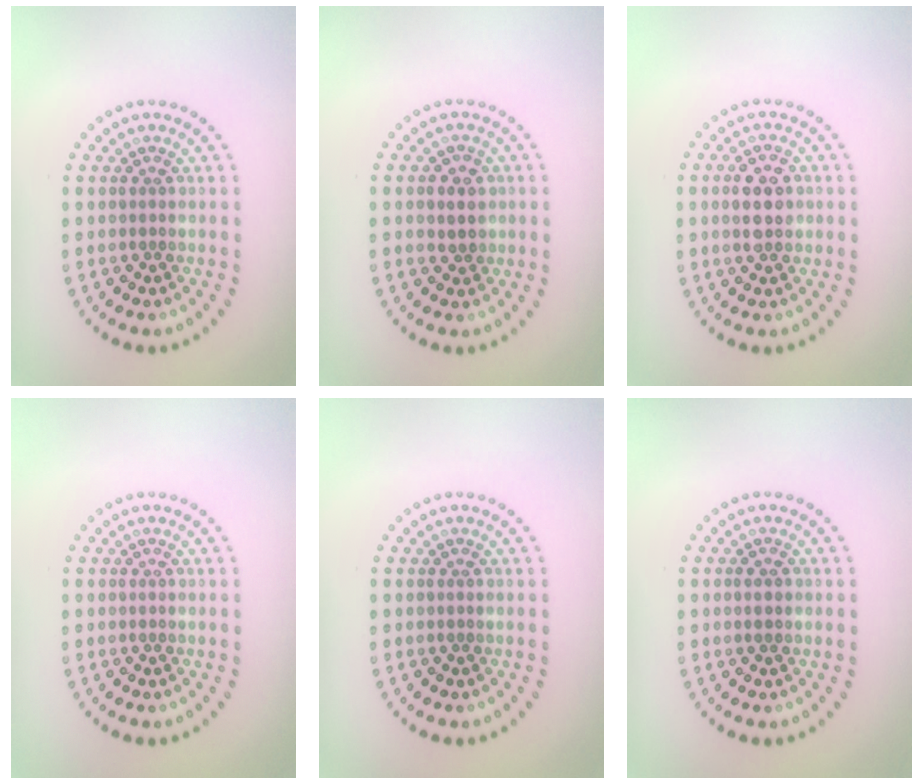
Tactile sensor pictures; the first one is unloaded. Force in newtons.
{"total": 2.1, "press": 2.0, "slide": 0.6}
{"total": 3.0, "press": 3.0, "slide": 0.1}
{"total": 0.0}
{"total": 0.0}
{"total": 1.3, "press": 1.3, "slide": 0.1}